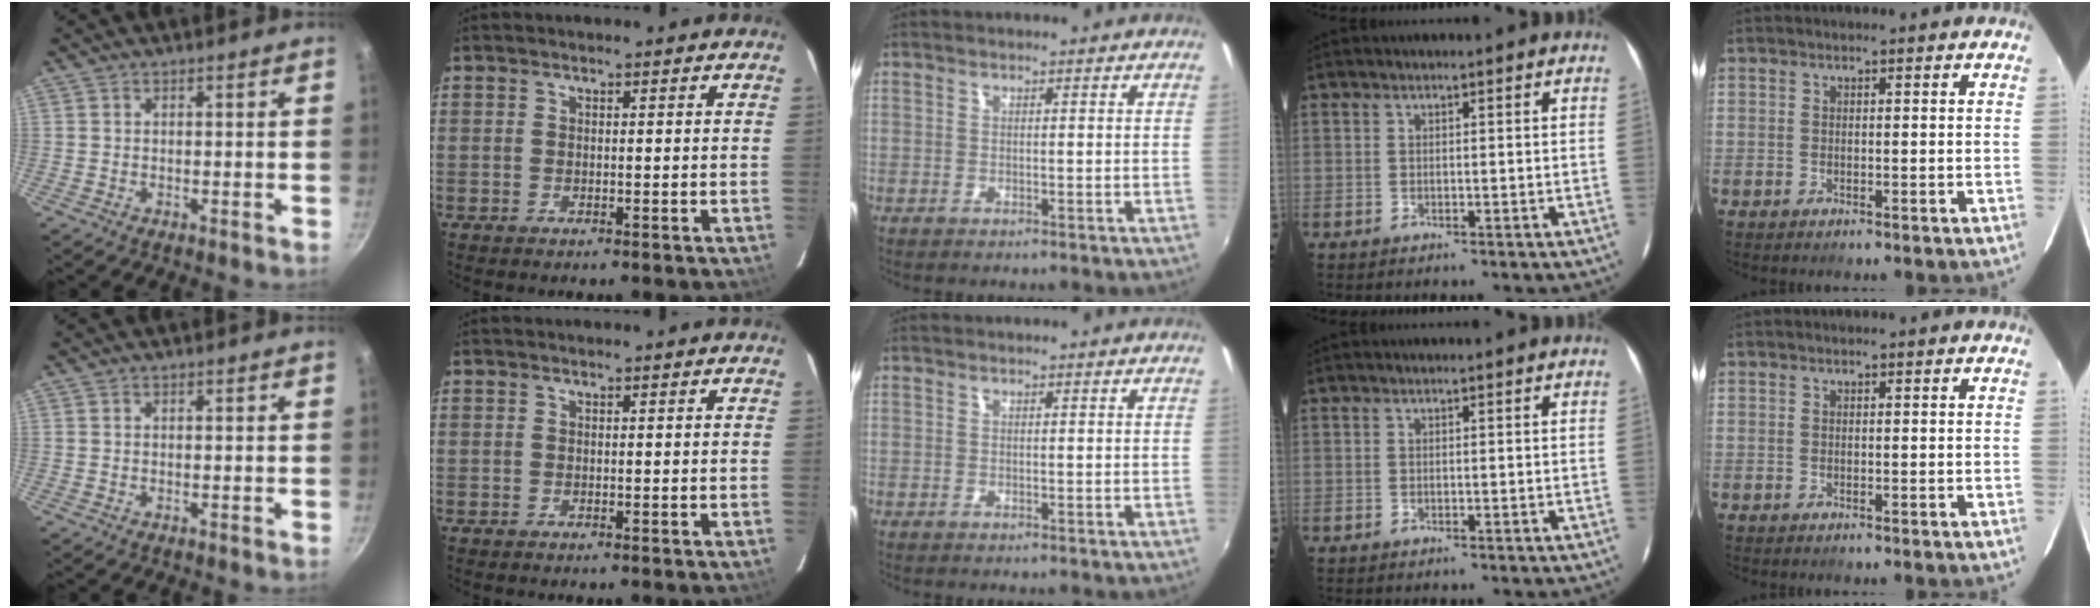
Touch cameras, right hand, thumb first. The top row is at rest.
{}